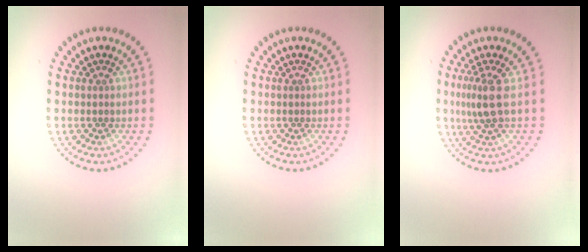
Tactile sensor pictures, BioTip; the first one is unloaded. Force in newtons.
{"total": 0.0}
{"total": 2.7, "press": 2.0, "slide": 1.8}